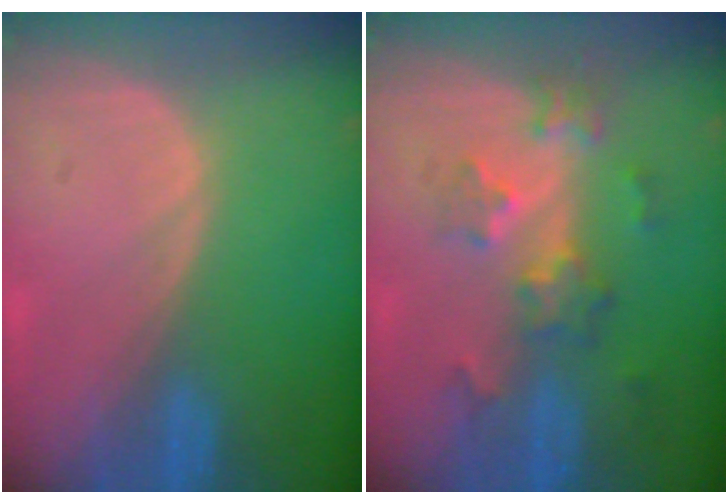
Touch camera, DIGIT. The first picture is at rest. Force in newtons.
{"total": 6.5, "press": 5.8, "slide": 2.9}